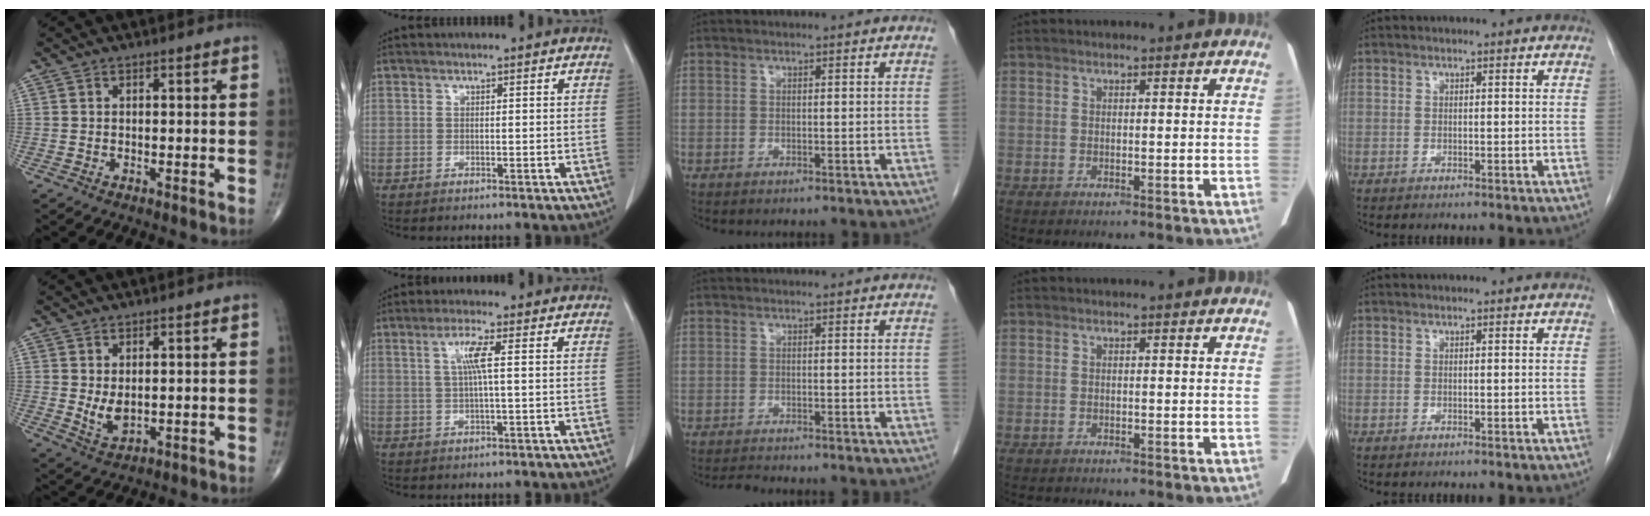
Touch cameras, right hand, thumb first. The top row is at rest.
{"thumb": {"total": 3.9, "force": [0.5, 2.2, 3.2], "torque": [-0.052, -0.012, 0.021]}, "index": {"total": 4.1, "force": [0.9, -0.1, 4.0], "torque": [-0.080, 0.006, 0.018]}, "middle": {"total": 1.1, "force": [-1.1, 0.0, 0.1], "torque": [-0.006, -0.006, -0.016]}, "ring": {"total": 1.6, "force": [-1.5, 0.4, 0.4], "torque": [-0.010, -0.004, -0.017]}}